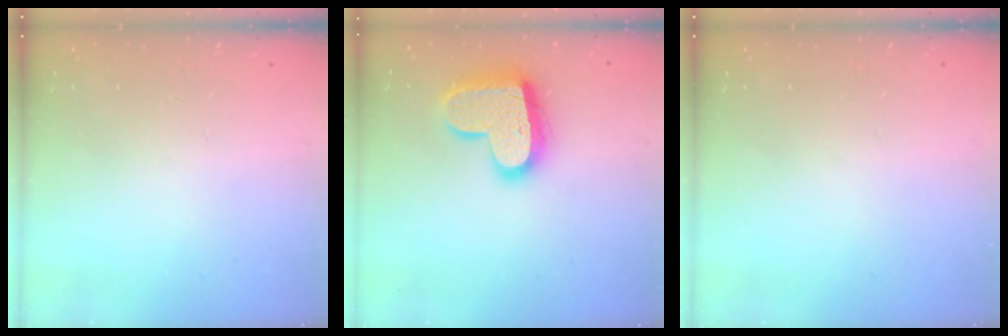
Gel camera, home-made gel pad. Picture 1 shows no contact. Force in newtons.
{"total": 17.6, "press": 17.5, "slide": 1.3}
{"total": 0.0}